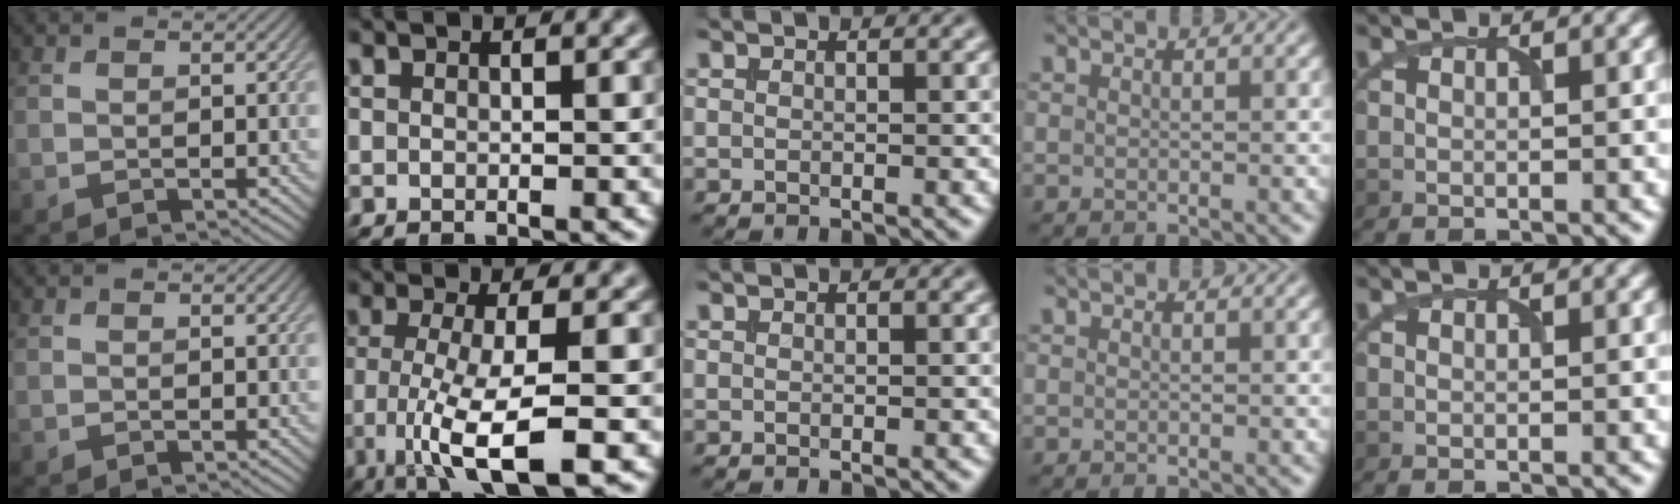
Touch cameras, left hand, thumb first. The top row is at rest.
{"index": {"total": 7.6, "force": [-2.6, 1.6, 6.9], "torque": [-0.125, -0.007, -0.050]}}